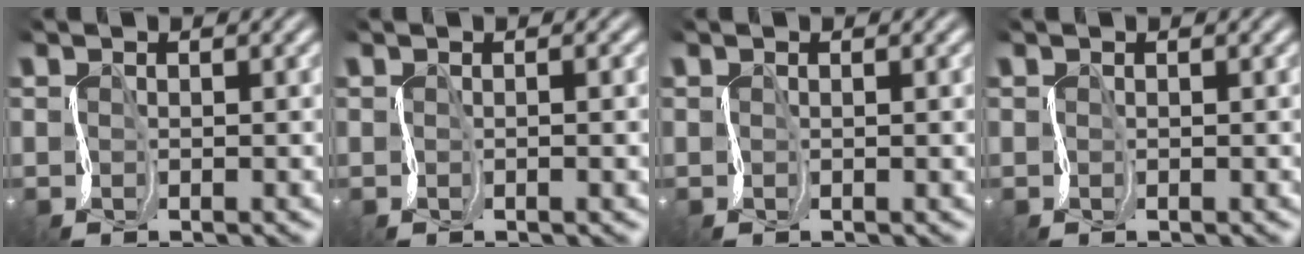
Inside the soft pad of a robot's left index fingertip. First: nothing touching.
{"total": 1.6, "force": [0.4, 0.6, 1.4], "torque": [-0.015, 0.007, -0.003]}
{"total": 1.0, "force": [0.5, 0.4, 0.9], "torque": [-0.012, 0.005, 0.003]}
{"total": 0.0}